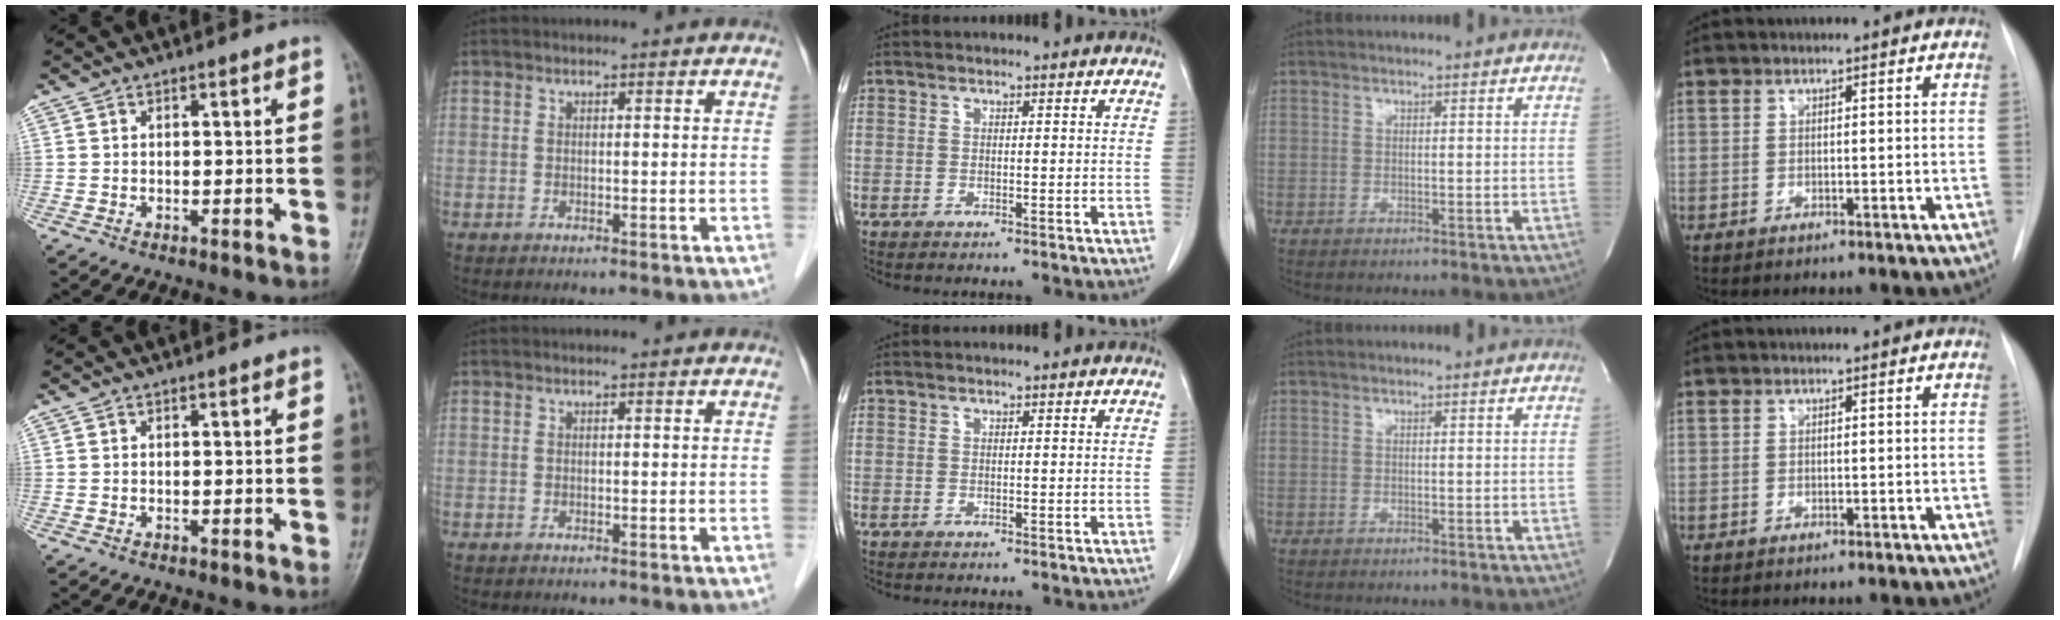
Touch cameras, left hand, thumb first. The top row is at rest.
{}